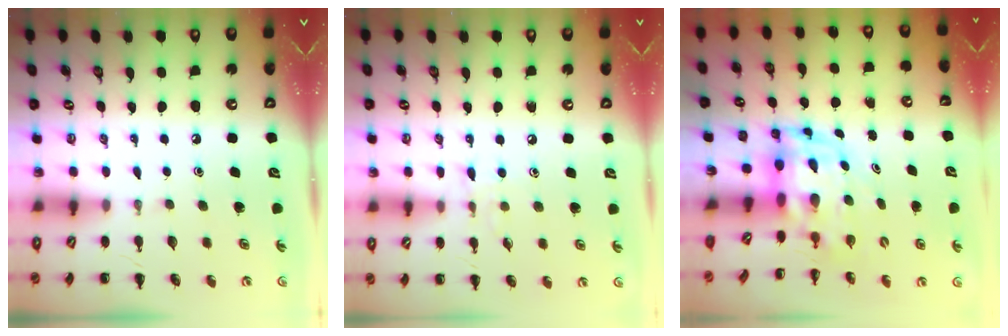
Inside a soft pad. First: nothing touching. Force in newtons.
{"total": 4.9, "press": 4.5, "slide": 1.8}
{"total": 4.2, "press": 4.1, "slide": 1.0}